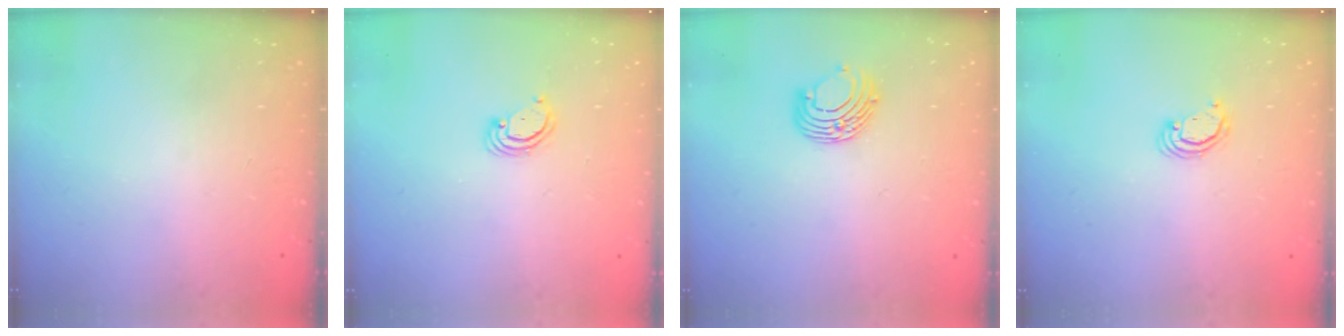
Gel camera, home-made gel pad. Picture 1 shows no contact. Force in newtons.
{"total": 2.8, "press": 2.8, "slide": 0.3}
{"total": 8.2, "press": 8.2, "slide": 0.8}
{"total": 2.4, "press": 2.4, "slide": 0.3}